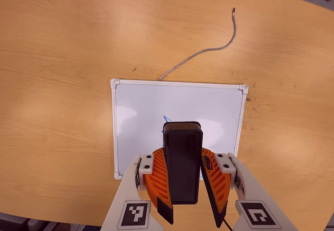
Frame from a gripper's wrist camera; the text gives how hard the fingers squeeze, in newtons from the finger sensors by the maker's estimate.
{"total": 10.8, "left": 9.7, "right": 11.9}